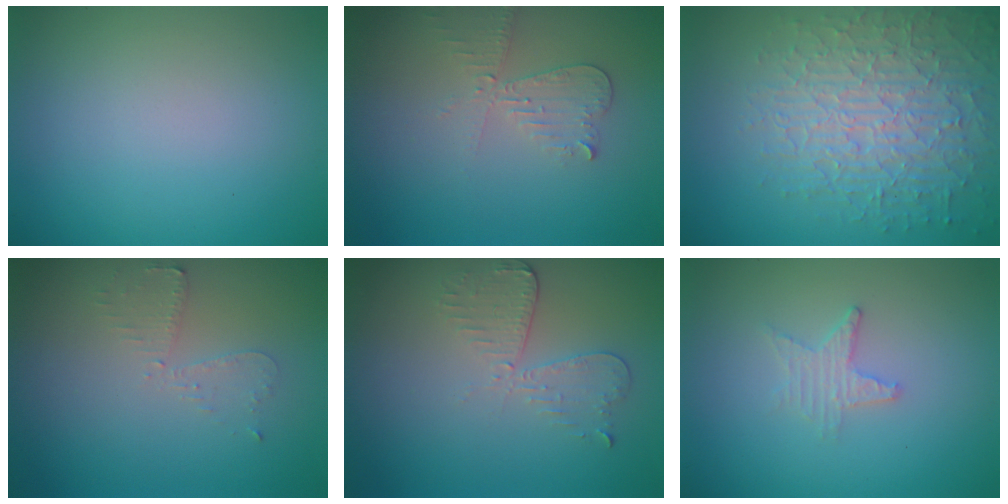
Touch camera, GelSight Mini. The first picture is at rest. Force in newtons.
{"total": 2.4, "press": 2.4, "slide": 0.5}
{"total": 7.3, "press": 5.3, "slide": 4.9}
{"total": 1.9, "press": 1.9, "slide": 0.4}
{"total": 3.0, "press": 2.6, "slide": 1.5}
{"total": 1.7, "press": 1.6, "slide": 0.4}